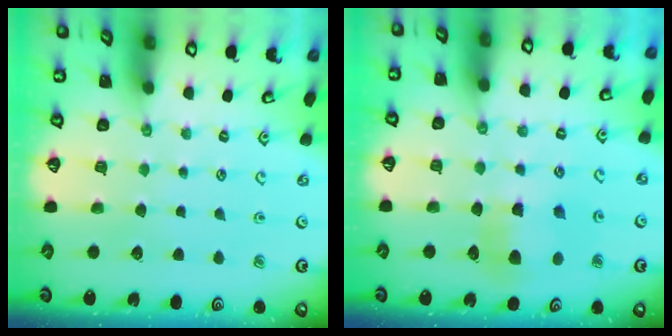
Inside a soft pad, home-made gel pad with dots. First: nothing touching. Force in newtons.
{"total": 6.1, "press": 6.1, "slide": 0.5}